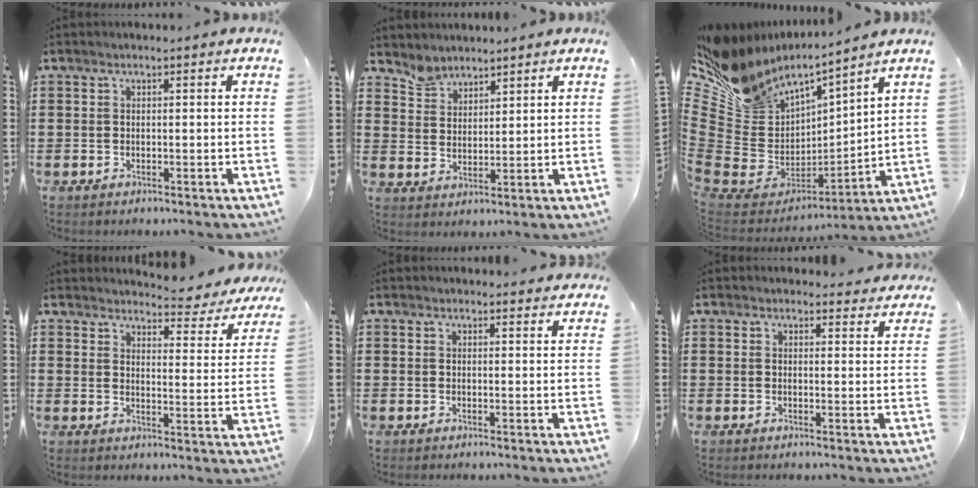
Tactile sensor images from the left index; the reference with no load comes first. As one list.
[{"total": 4.0, "force": [3.7, 1.4, -0.2], "torque": [-0.012, -0.006, 0.073]}, {"total": 9.1, "force": [6.8, 5.7, 2.0], "torque": [-0.096, -0.065, 0.129]}, {"total": 4.1, "force": [3.9, 0.4, 0.9], "torque": [-0.024, -0.036, 0.061]}, {"total": 1.7, "force": [1.7, 0.2, 0.1], "torque": [-0.007, 0.001, 0.034]}, {"total": 2.4, "force": [2.4, 0.4, 0.3], "torque": [-0.004, -0.007, 0.043]}]